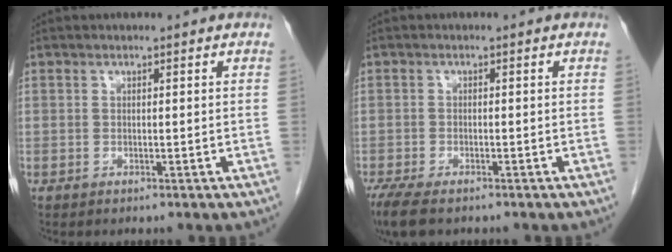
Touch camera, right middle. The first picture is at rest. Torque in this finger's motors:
{"motor_torque": [1.02, -0.55, 0.05, 0.07]}